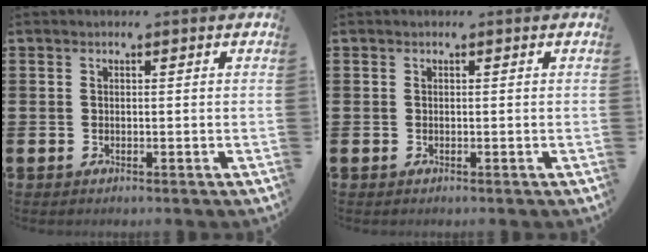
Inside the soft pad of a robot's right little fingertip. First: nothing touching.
{"total": 0.0}